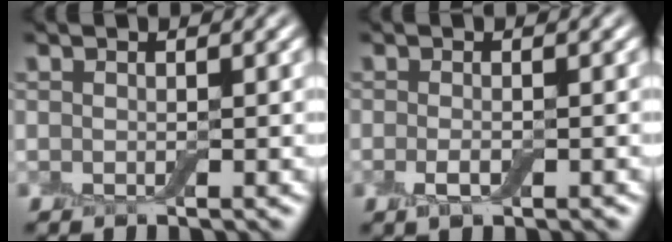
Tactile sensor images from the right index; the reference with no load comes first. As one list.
[{"total": 1.7, "force": [-0.7, 0.7, 1.4], "torque": [-0.030, -0.006, -0.015]}]